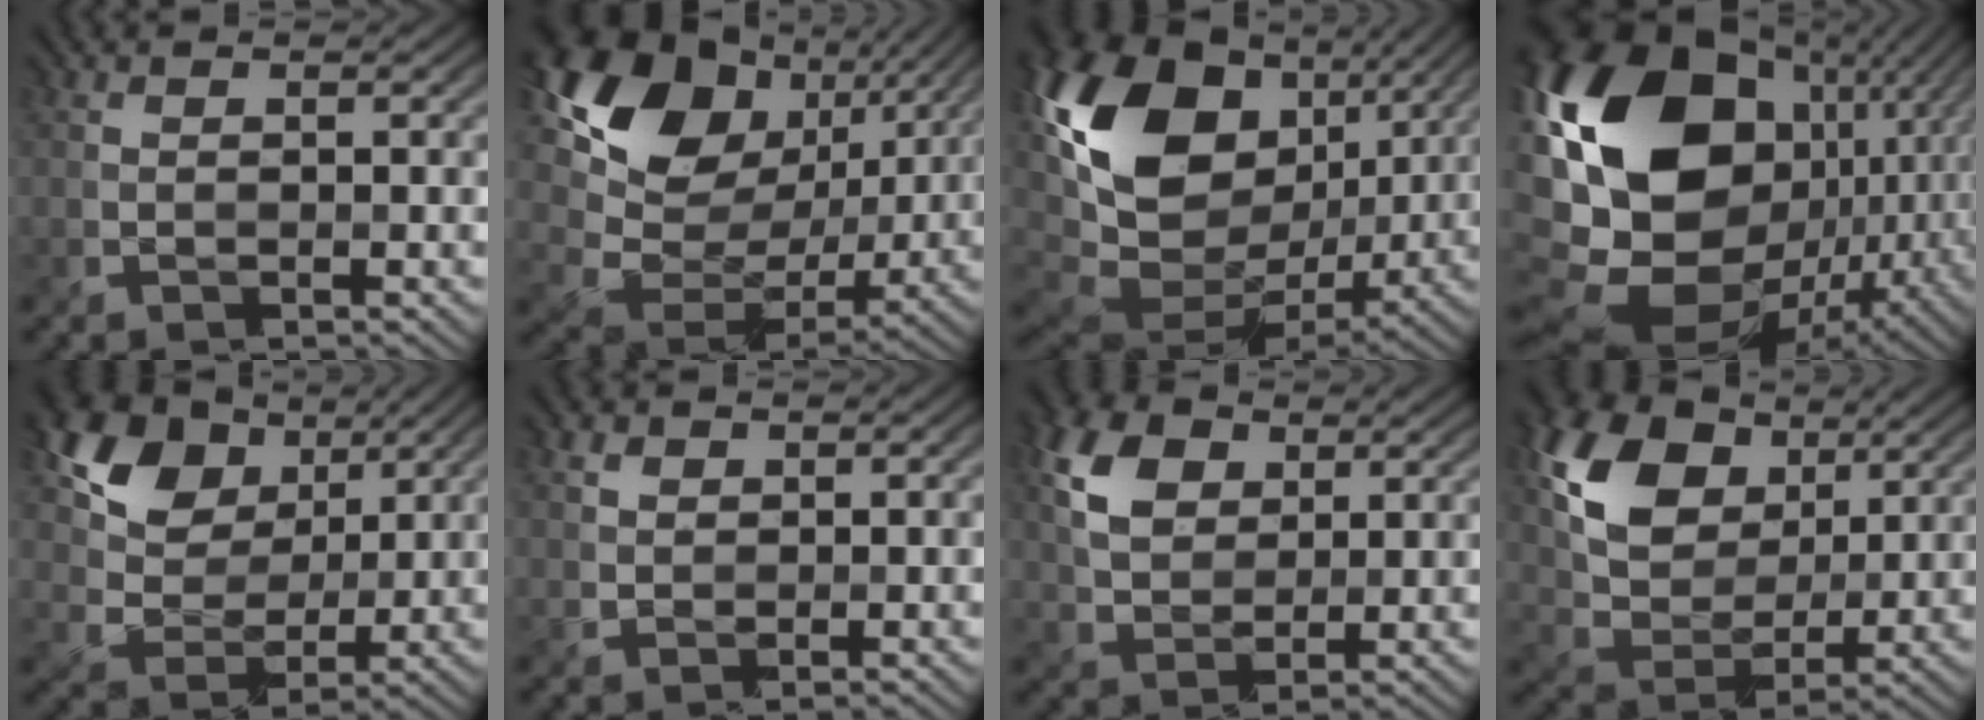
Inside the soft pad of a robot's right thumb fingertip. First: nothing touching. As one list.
[{"total": 16.3, "force": [6.2, 11.6, 9.6], "torque": [-0.211, 0.005, 0.126]}, {"total": 19.5, "force": [4.3, 13.0, 13.9], "torque": [-0.324, 0.010, 0.074]}, {"total": 22.1, "force": [1.7, 15.0, 16.1], "torque": [-0.331, -0.028, 0.048]}, {"total": 11.5, "force": [5.6, 7.9, 6.2], "torque": [-0.129, 0.005, 0.098]}, {"total": 1.8, "force": [1.0, 1.5, 0.5], "torque": [-0.015, -0.004, 0.019]}, {"total": 7.7, "force": [3.4, 5.1, 4.5], "torque": [-0.118, 0.007, 0.062]}, {"total": 13.3, "force": [6.0, 8.8, 8.0], "torque": [-0.181, 0.011, 0.105]}]